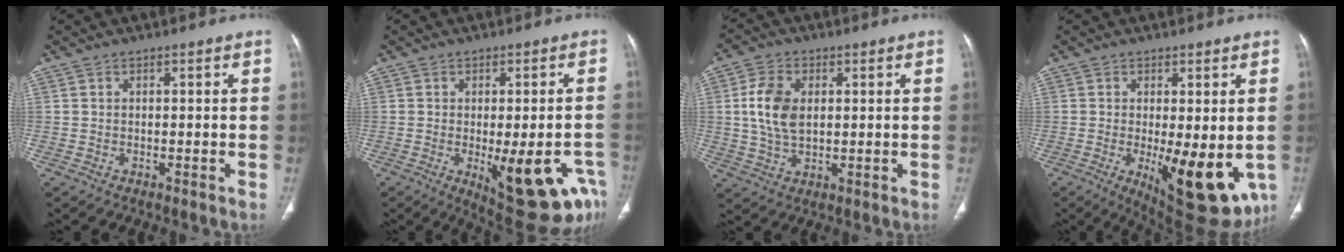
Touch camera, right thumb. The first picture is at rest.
{"total": 16.0, "force": [-6.2, 5.5, 13.7], "torque": [-0.112, 0.010, -0.061]}
{"total": 8.5, "force": [1.4, 5.3, 6.5], "torque": [-0.127, -0.001, 0.030]}
{"total": 14.9, "force": [-3.2, 5.6, 13.4], "torque": [-0.169, -0.028, -0.026]}